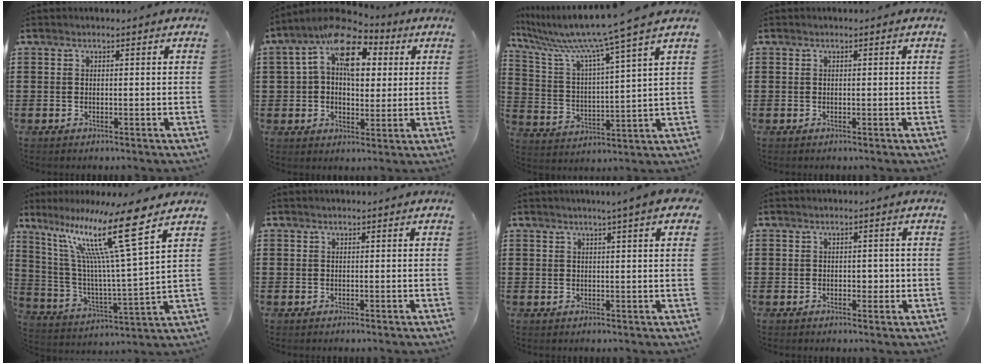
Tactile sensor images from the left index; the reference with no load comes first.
{"total": 12.0, "force": [5.4, 6.8, 8.3], "torque": [-0.155, 0.002, 0.095]}
{"total": 9.5, "force": [8.0, -1.3, 5.1], "torque": [-0.134, -0.056, 0.123]}
{"total": 0.0}
{"total": 16.5, "force": [10.0, 0.7, 13.0], "torque": [-0.275, -0.050, 0.152]}
{"total": 0.0}
{"total": 3.6, "force": [2.2, -0.1, 2.8], "torque": [-0.050, 0.002, 0.037]}
{"total": 2.0, "force": [0.0, 1.3, 1.5], "torque": [-0.021, 0.002, -0.002]}